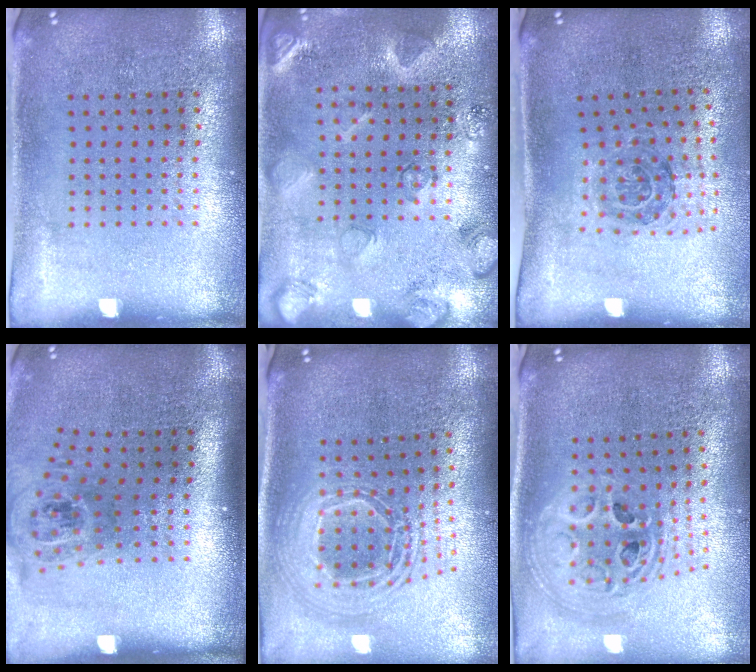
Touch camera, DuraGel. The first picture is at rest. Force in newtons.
{"total": 2.3, "press": 2.2, "slide": 0.4}
{"total": 1.1, "press": 1.1, "slide": 0.4}
{"total": 1.7, "press": 1.2, "slide": 1.2}
{"total": 2.4, "press": 1.8, "slide": 1.6}
{"total": 2.4, "press": 1.8, "slide": 1.6}